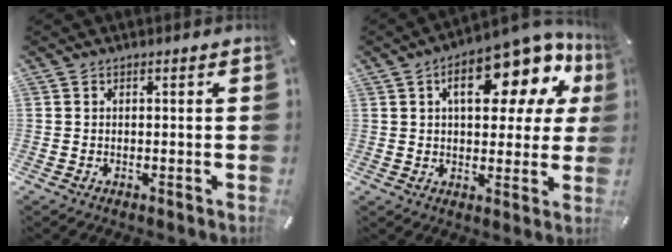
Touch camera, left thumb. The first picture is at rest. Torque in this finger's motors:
{"motor_torque": [0.36, 1.33, 1.86, -0.91, 0.48]}